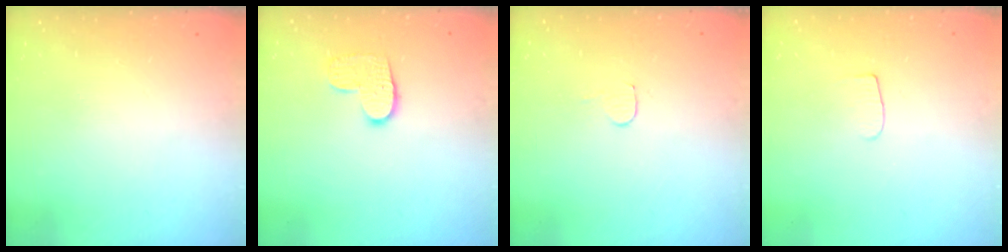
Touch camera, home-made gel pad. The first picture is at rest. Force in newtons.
{"total": 8.0, "press": 8.0, "slide": 0.4}
{"total": 3.5, "press": 3.5, "slide": 0.3}
{"total": 4.3, "press": 4.3, "slide": 0.5}